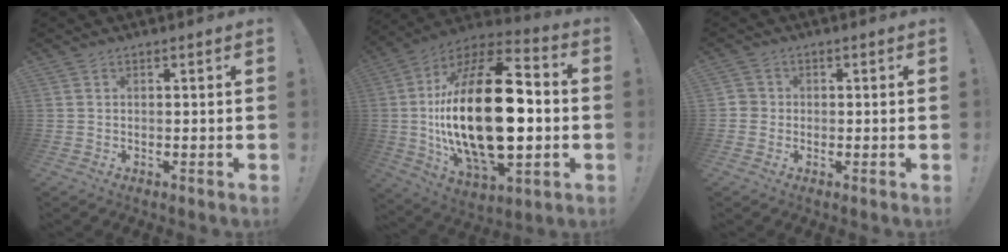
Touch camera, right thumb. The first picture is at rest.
{"total": 33.4, "force": [-0.9, 16.0, 29.3], "torque": [-0.560, 0.001, -0.015]}
{"total": 2.7, "force": [-0.6, 2.5, 0.7], "torque": [-0.013, 0.008, -0.011]}